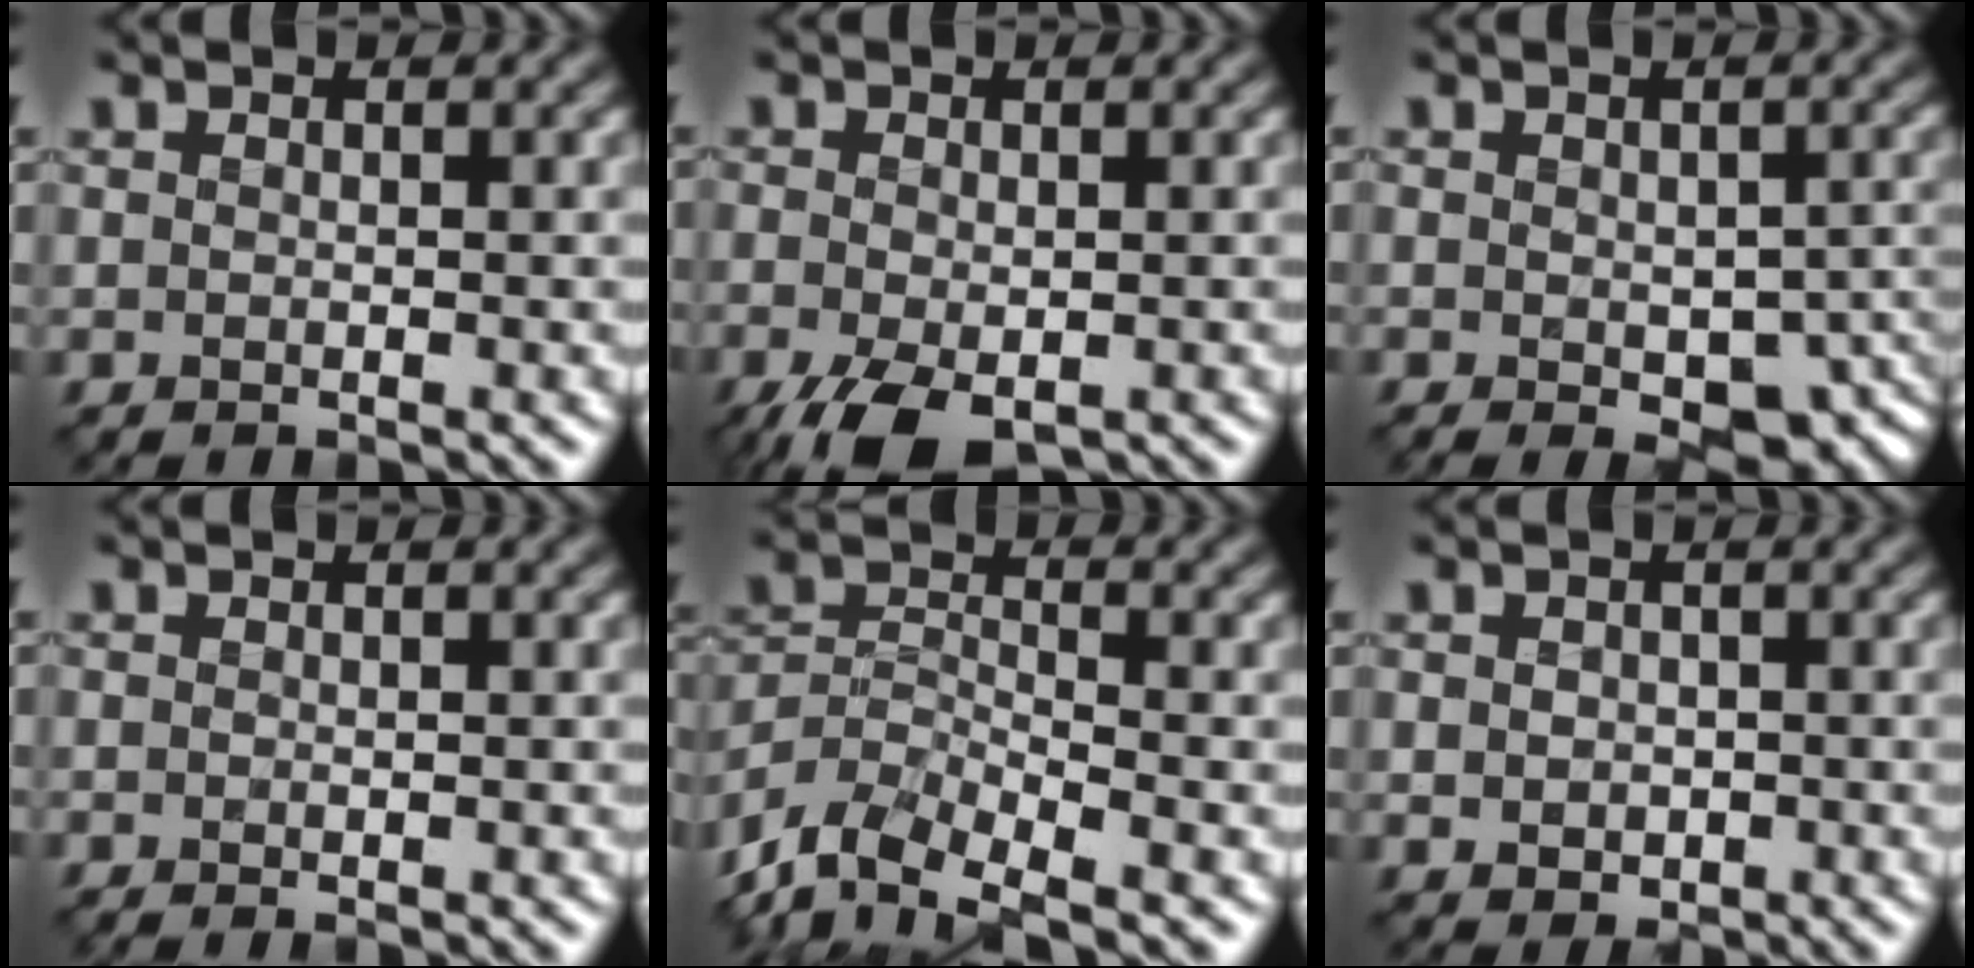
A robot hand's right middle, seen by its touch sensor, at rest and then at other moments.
{"total": 5.8, "force": [-3.0, 2.8, 4.2], "torque": [-0.091, -0.017, -0.049]}
{"total": 7.5, "force": [-2.9, 3.8, 5.8], "torque": [-0.087, -0.029, -0.032]}
{"total": 1.1, "force": [-0.5, 0.3, 0.9], "torque": [-0.015, -0.008, -0.005]}
{"total": 7.4, "force": [-5.8, 2.6, 3.7], "torque": [-0.075, -0.006, -0.118]}
{"total": 1.8, "force": [-0.2, 1.5, 1.0], "torque": [-0.012, -0.006, -0.003]}